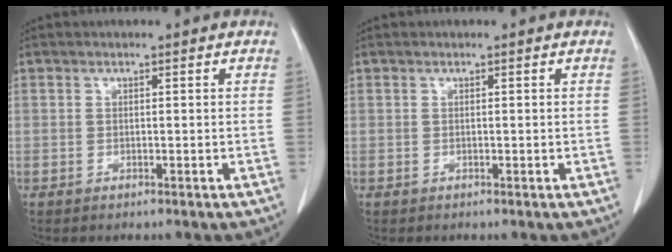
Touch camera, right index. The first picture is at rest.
{"total": 0.0}